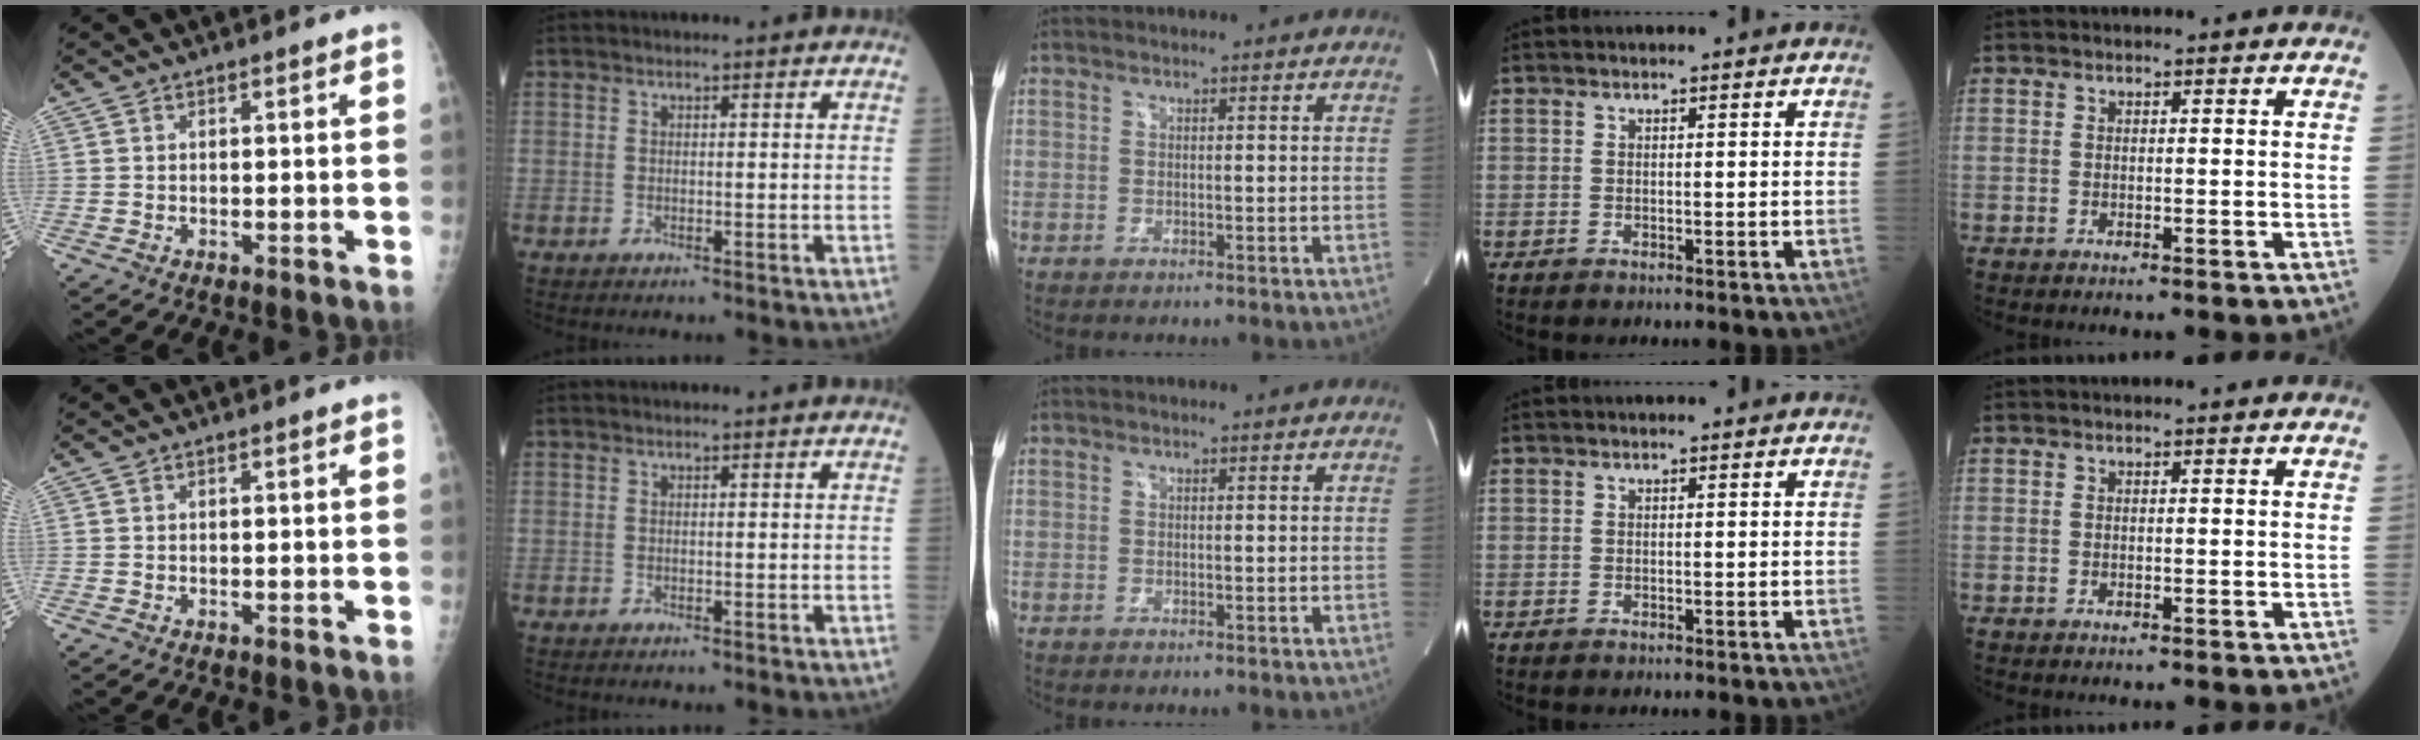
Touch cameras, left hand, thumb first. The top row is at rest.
{}